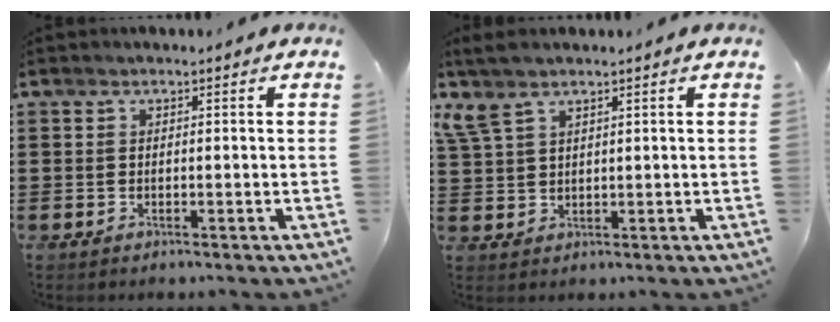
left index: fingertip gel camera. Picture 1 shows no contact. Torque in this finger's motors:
{"motor_torque": [1.08, -1.06, 0.35, 0.14]}